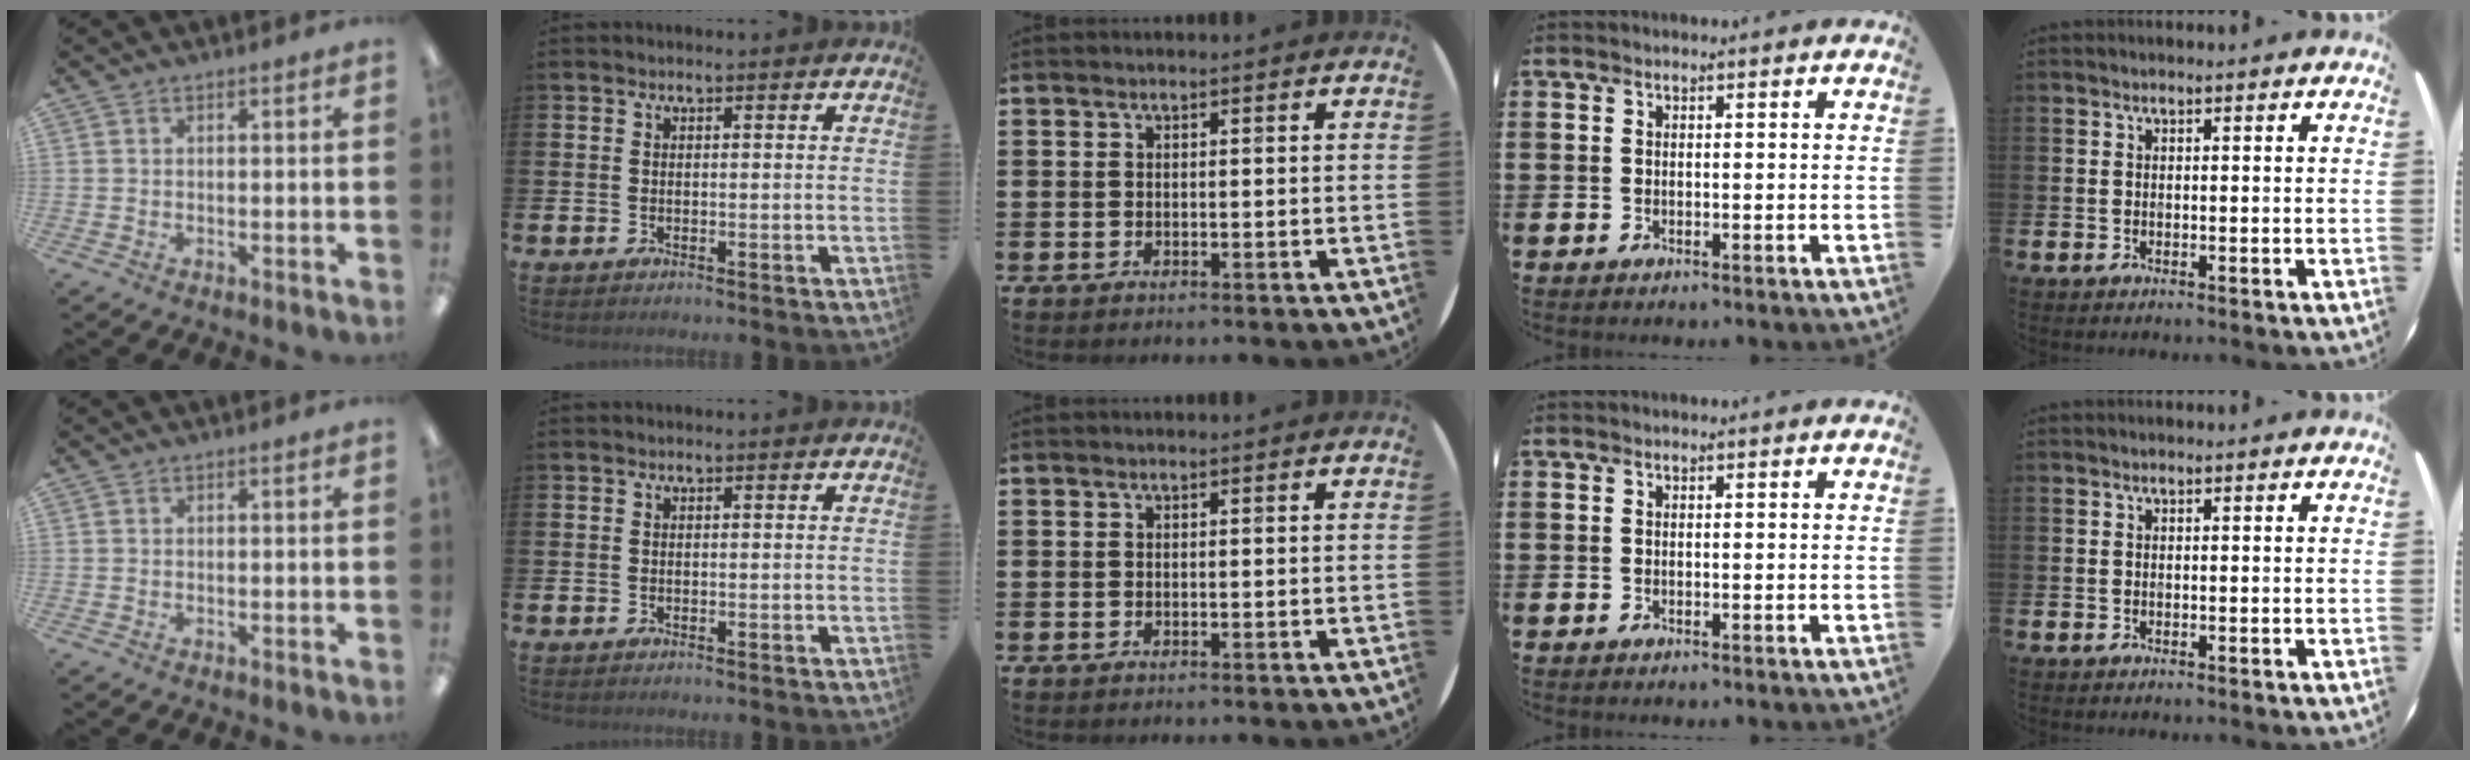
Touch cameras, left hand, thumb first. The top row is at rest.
{}